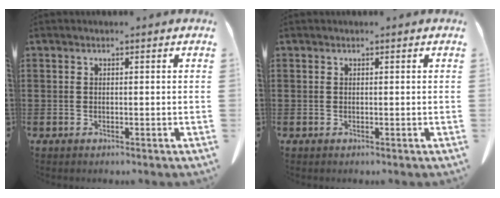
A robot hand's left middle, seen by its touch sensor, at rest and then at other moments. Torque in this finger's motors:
{"motor_torque": [-0.12, 0.08, 0.00, -0.01]}